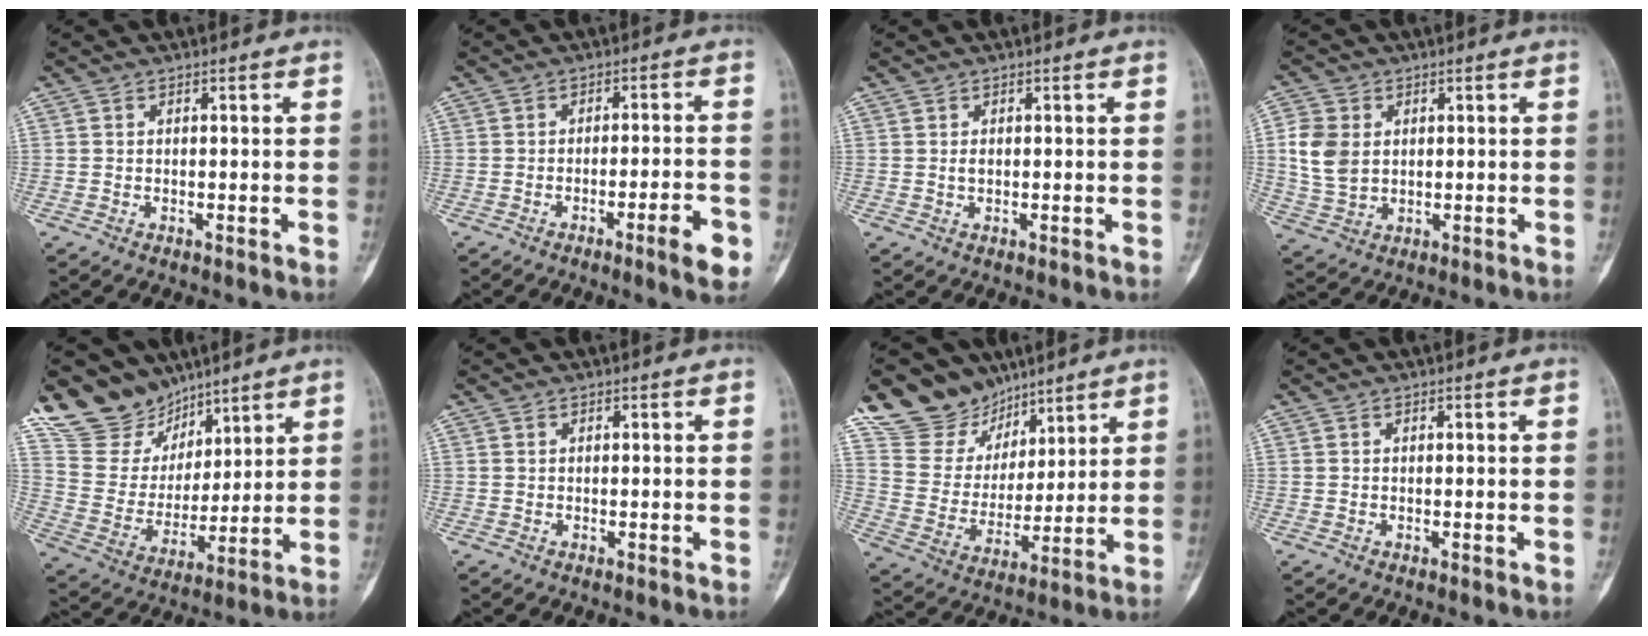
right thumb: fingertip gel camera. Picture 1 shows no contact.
{"total": 6.6, "force": [-3.2, 1.0, 5.7], "torque": [-0.080, 0.017, -0.042]}
{"total": 0.8, "force": [0.1, 0.6, 0.6], "torque": [-0.011, 0.000, 0.004]}
{"total": 7.9, "force": [1.3, 6.0, 4.9], "torque": [-0.096, -0.003, 0.028]}
{"total": 15.3, "force": [12.0, 9.2, 2.3], "torque": [-0.005, -0.063, 0.234]}
{"total": 0.0}
{"total": 15.5, "force": [11.6, 10.0, 2.6], "torque": [-0.007, -0.054, 0.221]}
{"total": 0.0}